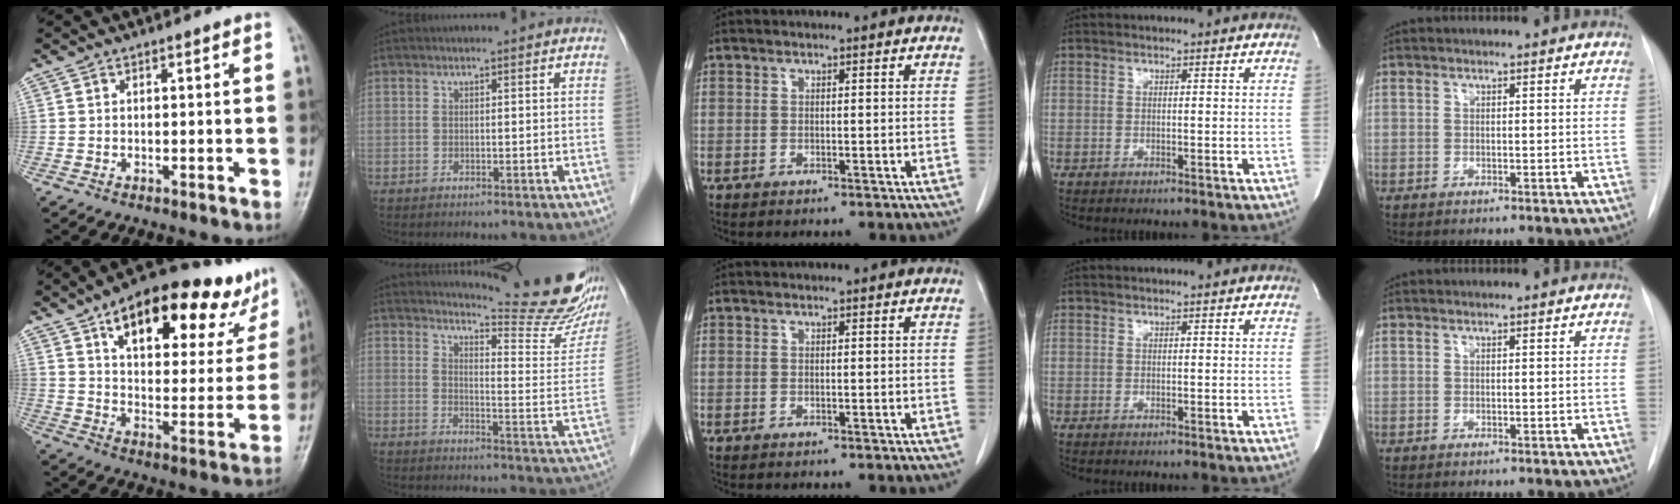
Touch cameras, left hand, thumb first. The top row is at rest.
{"thumb": {"total": 25.1, "force": [15.7, 10.3, 16.6], "torque": [-0.190, -0.032, 0.229]}, "index": {"total": 17.5, "force": [16.2, 1.0, 6.4], "torque": [-0.090, -0.105, 0.186]}}